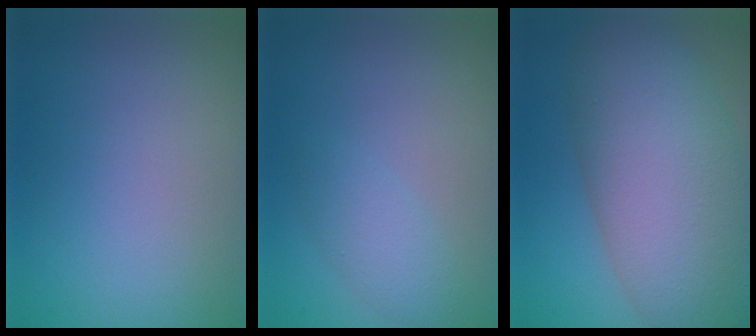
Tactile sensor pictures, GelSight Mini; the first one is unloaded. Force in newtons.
{"total": 1.9, "press": 1.9, "slide": 0.1}
{"total": 11.6, "press": 11.6, "slide": 0.3}